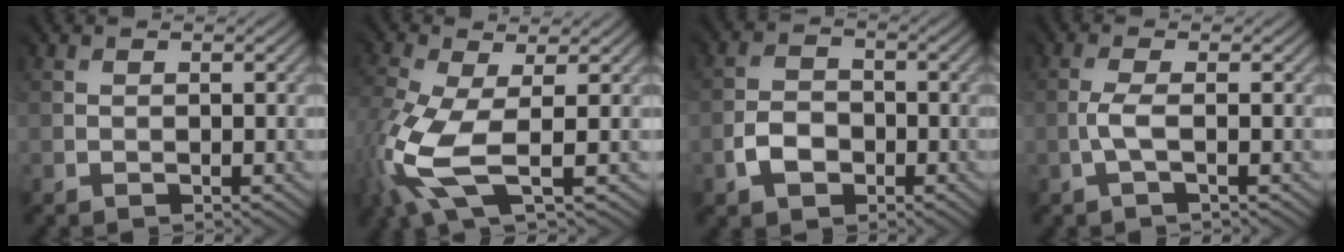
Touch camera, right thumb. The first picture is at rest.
{"total": 8.4, "force": [-2.8, 3.1, 7.3], "torque": [-0.204, -0.016, -0.062]}
{"total": 2.3, "force": [-1.7, 1.5, 0.2], "torque": [-0.005, -0.001, -0.037]}
{"total": 1.5, "force": [-0.8, -0.4, 1.2], "torque": [-0.036, 0.005, -0.020]}